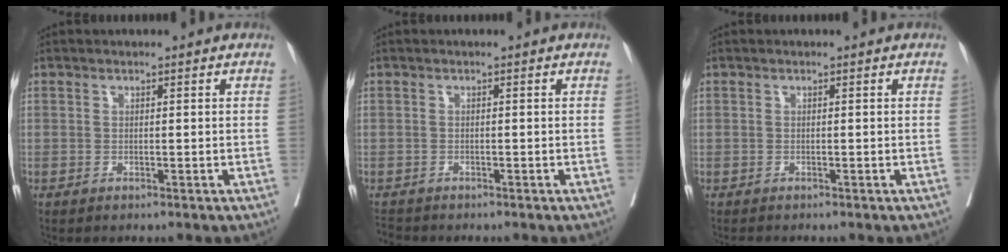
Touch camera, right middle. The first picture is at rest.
{"total": 1.7, "force": [-1.7, 0.2, -0.1], "torque": [-0.004, -0.011, -0.030]}
{"total": 0.8, "force": [-0.8, 0.0, 0.1], "torque": [-0.012, -0.006, -0.015]}